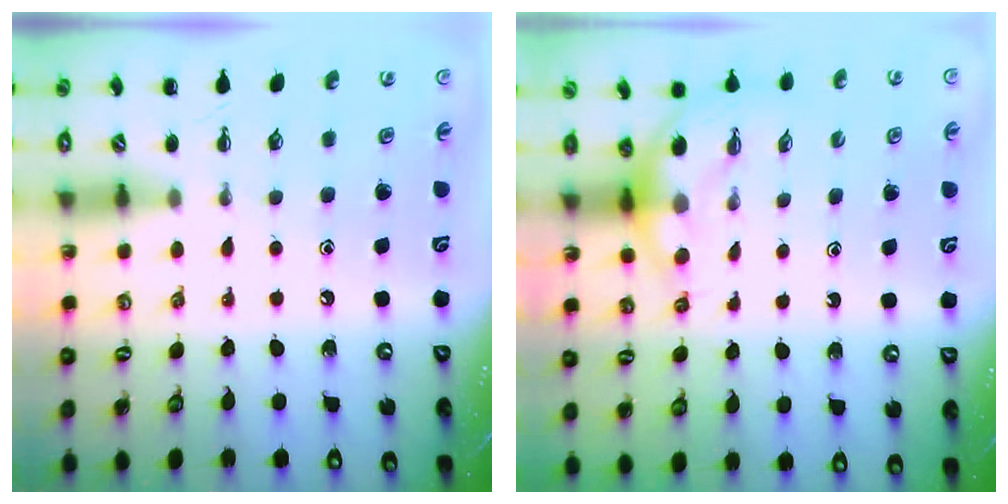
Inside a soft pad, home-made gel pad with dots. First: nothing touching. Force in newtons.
{"total": 4.6, "press": 4.6, "slide": 0.2}